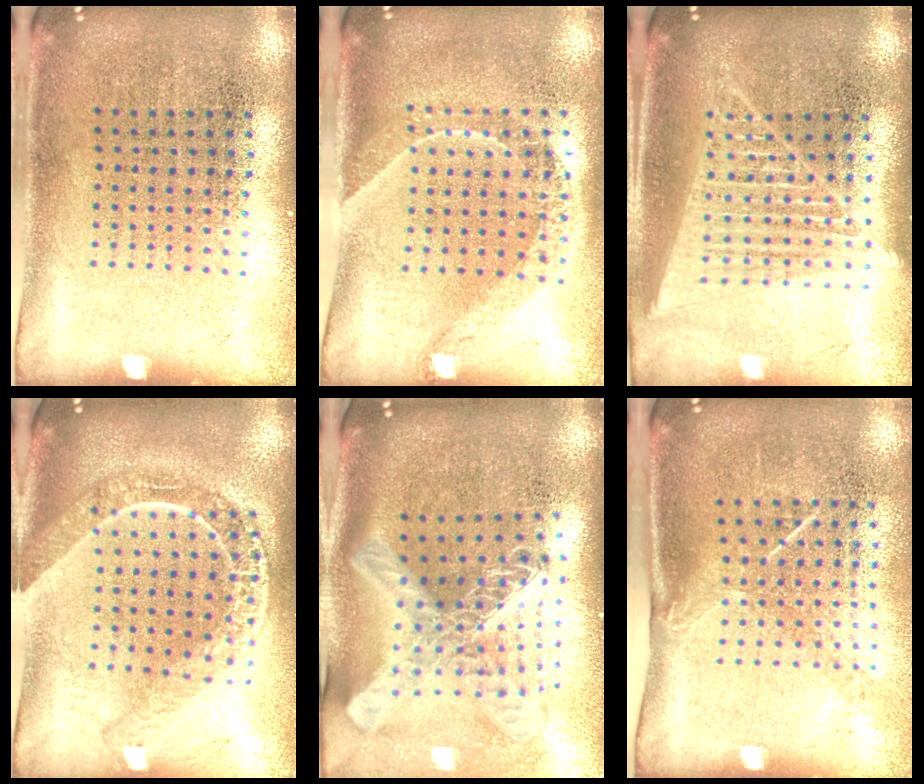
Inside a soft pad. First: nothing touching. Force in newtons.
{"total": 1.6, "press": 1.3, "slide": 0.9}
{"total": 1.8, "press": 1.6, "slide": 0.8}
{"total": 2.2, "press": 1.9, "slide": 1.1}
{"total": 3.0, "press": 2.0, "slide": 2.2}
{"total": 1.4, "press": 1.0, "slide": 1.1}